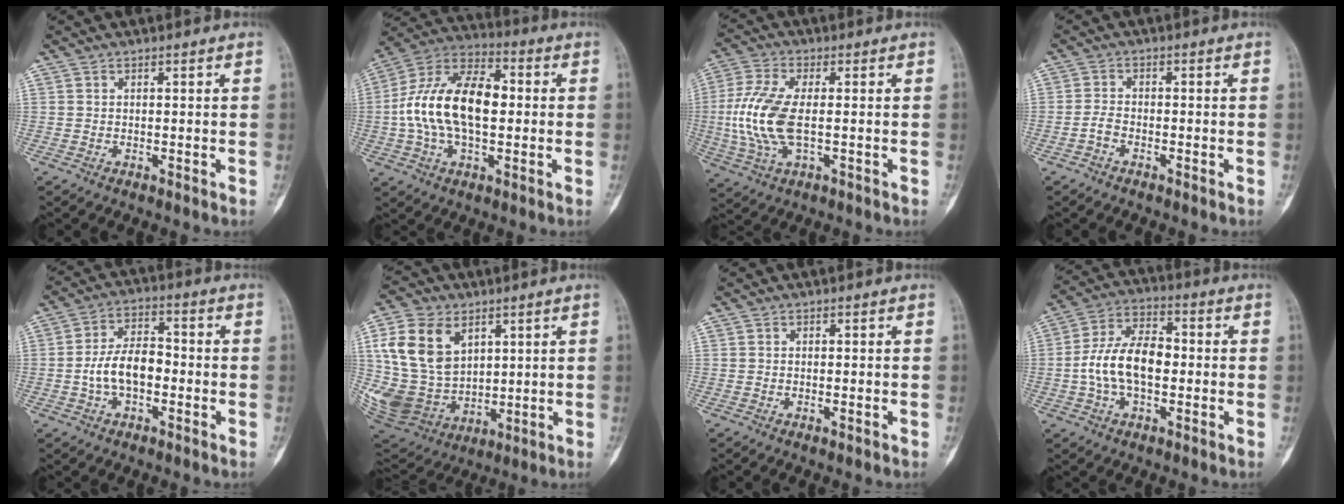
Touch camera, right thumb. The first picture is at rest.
{"total": 18.6, "force": [0.2, 10.5, 15.4], "torque": [-0.281, 0.034, 0.000]}
{"total": 12.1, "force": [-0.8, 5.4, 10.7], "torque": [-0.252, 0.001, -0.016]}
{"total": 2.3, "force": [-1.3, 1.2, 1.4], "torque": [-0.029, 0.012, -0.028]}
{"total": 9.0, "force": [-1.8, 5.3, 7.1], "torque": [-0.122, 0.032, -0.038]}
{"total": 18.4, "force": [5.8, 13.5, 11.1], "torque": [-0.202, -0.017, 0.134]}
{"total": 0.7, "force": [-0.3, 0.2, 0.6], "torque": [-0.011, 0.002, -0.003]}
{"total": 12.4, "force": [-1.1, 7.2, 10.1], "torque": [-0.185, 0.032, -0.025]}